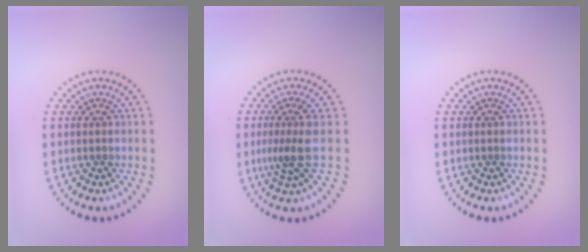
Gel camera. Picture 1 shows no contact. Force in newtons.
{"total": 3.0, "press": 2.1, "slide": 2.1}
{"total": 0.0}